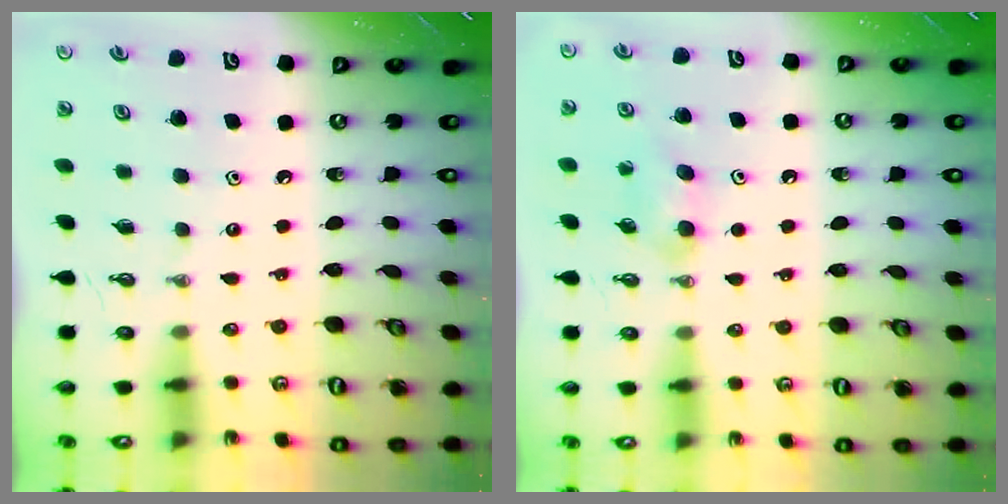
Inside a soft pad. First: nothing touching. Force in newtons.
{"total": 5.1, "press": 4.7, "slide": 1.9}